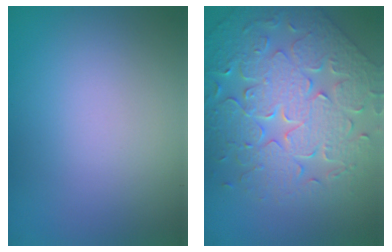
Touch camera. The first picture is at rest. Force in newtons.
{"total": 6.8, "press": 6.0, "slide": 3.2}